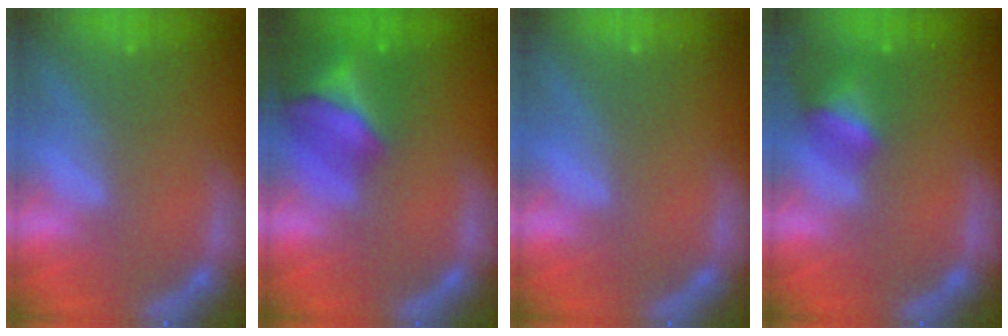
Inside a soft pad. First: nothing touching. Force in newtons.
{"total": 8.9}
{"total": 0.0}
{"total": 4.0}